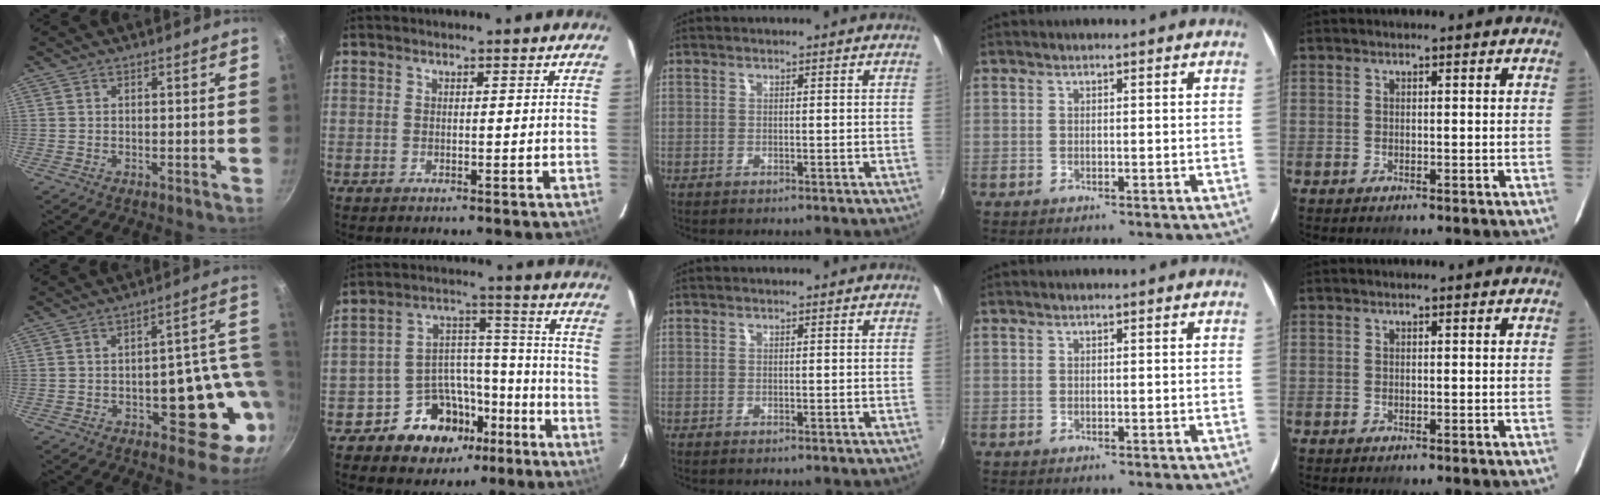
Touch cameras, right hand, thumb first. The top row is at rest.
{"thumb": {"total": 15.5, "force": [-2.8, 8.4, 12.7], "torque": [-0.093, 0.025, -0.027]}, "index": {"total": 12.3, "force": [-7.7, 8.7, 4.0], "torque": [-0.076, 0.045, -0.112]}}